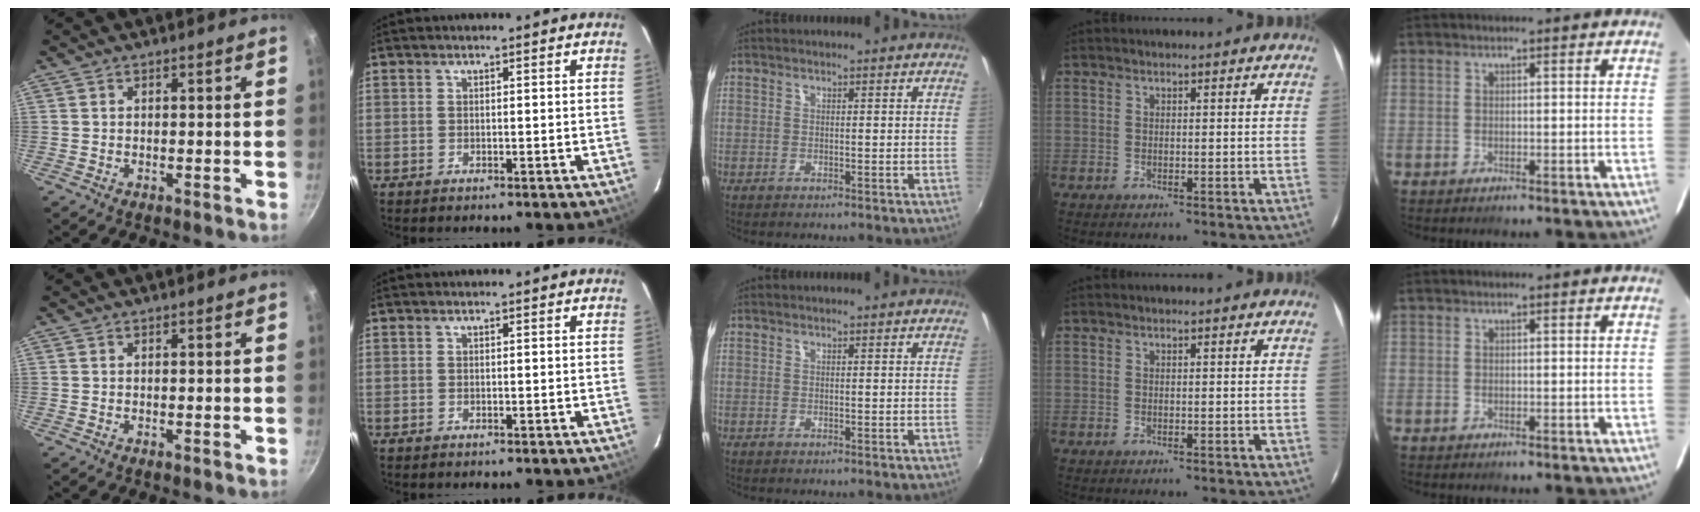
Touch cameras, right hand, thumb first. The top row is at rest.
{}